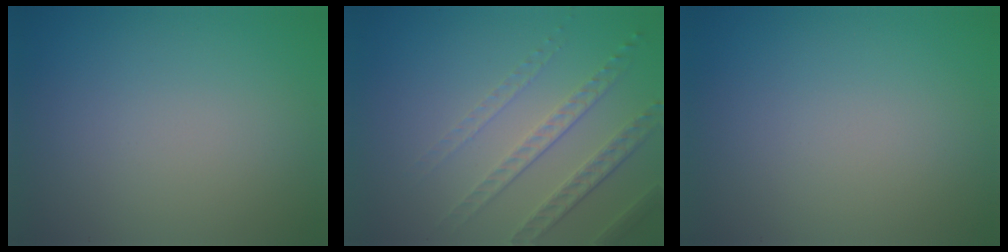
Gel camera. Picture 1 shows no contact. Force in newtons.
{"total": 4.6, "press": 3.1, "slide": 3.4}
{"total": 0.0}